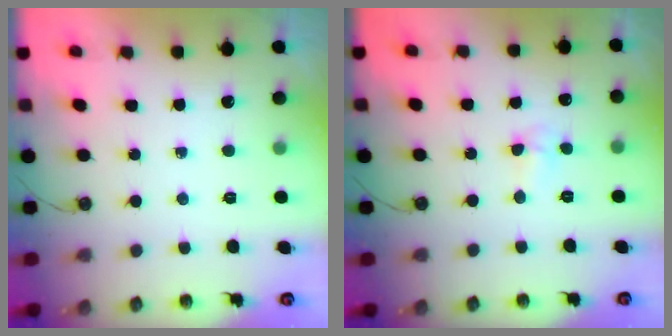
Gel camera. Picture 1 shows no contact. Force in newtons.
{"total": 3.7, "press": 3.6, "slide": 0.8}